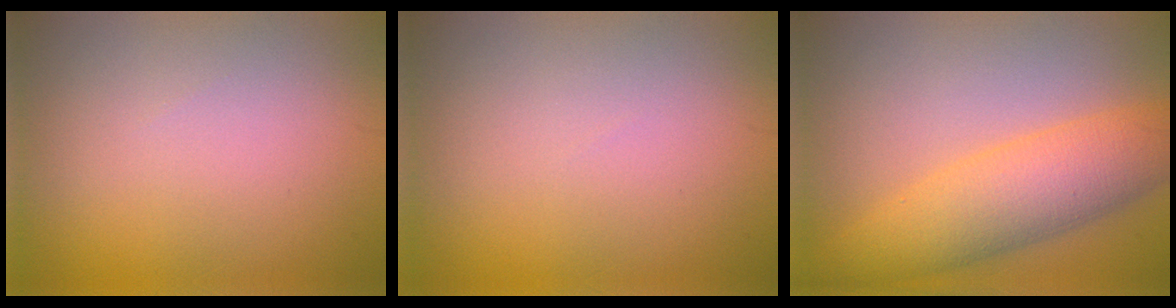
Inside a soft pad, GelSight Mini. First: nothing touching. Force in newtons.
{"total": 0.0}
{"total": 6.5, "press": 6.5, "slide": 0.1}